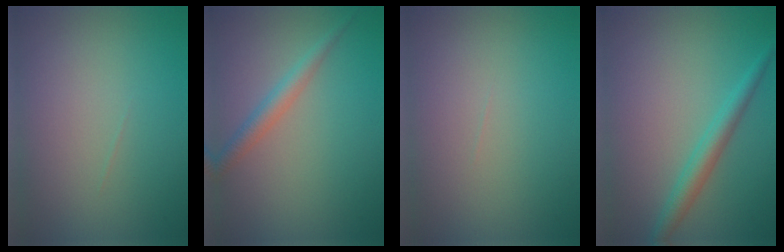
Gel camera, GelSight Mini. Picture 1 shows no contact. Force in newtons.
{"total": 2.2, "press": 2.2, "slide": 0.1}
{"total": 0.0}
{"total": 2.7, "press": 2.7, "slide": 0.1}